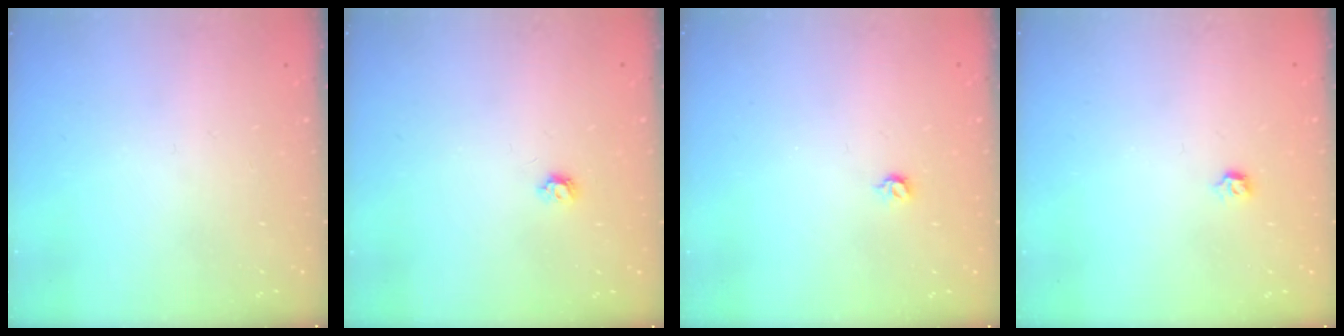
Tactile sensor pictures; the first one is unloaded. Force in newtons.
{"total": 3.9, "press": 3.8, "slide": 0.7}
{"total": 3.9, "press": 3.8, "slide": 0.7}
{"total": 2.8, "press": 2.7, "slide": 0.8}